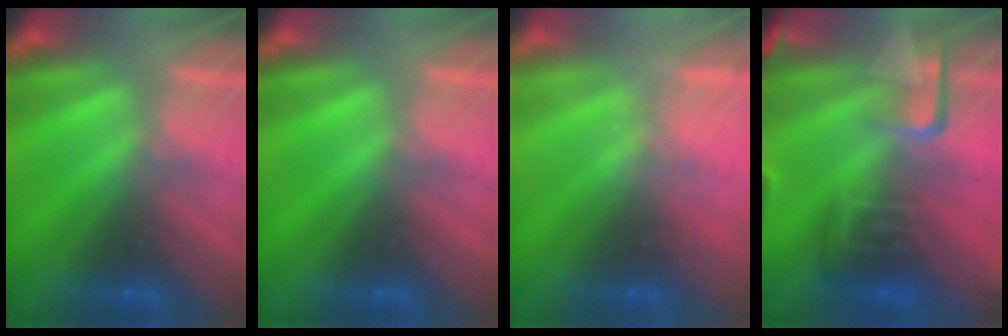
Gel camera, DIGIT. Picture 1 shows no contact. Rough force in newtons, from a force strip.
{"total": 0.0}
{"total": 2.3}
{"total": 5.8}